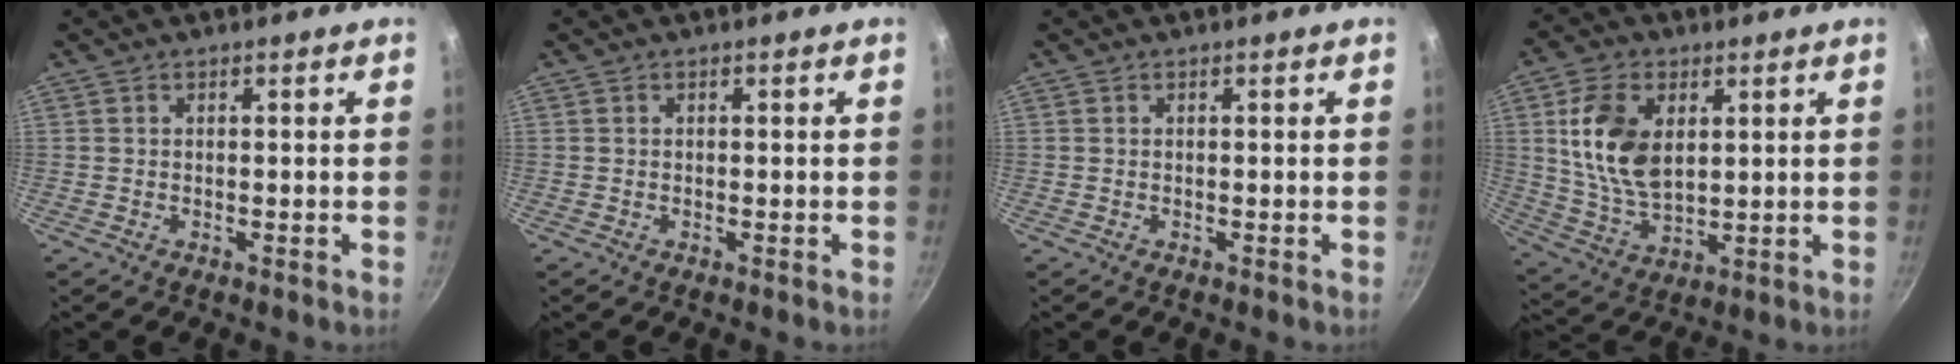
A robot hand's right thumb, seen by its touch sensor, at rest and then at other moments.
{"total": 0.0}
{"total": 0.0}
{"total": 13.5, "force": [3.2, 8.4, 10.1], "torque": [-0.178, -0.018, 0.071]}